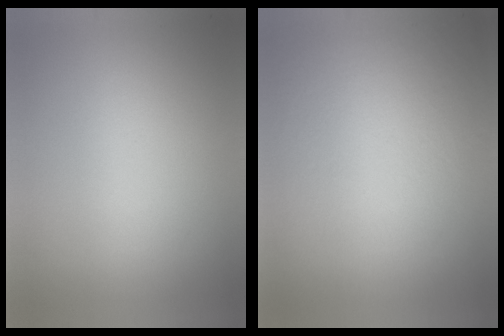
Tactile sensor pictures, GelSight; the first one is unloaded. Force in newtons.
{"total": 4.5}